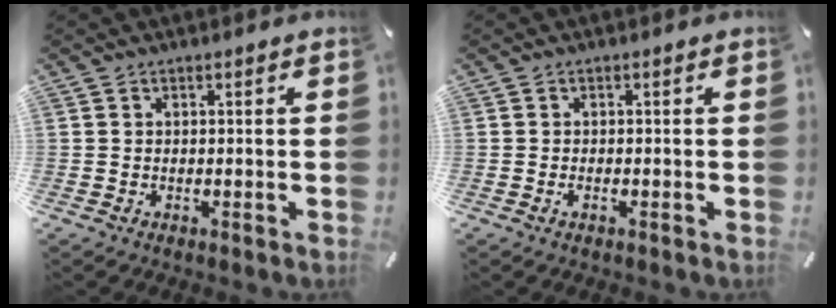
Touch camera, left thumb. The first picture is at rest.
{"total": 1.0, "force": [-0.4, 0.4, 0.9], "torque": [-0.016, -0.001, -0.008]}